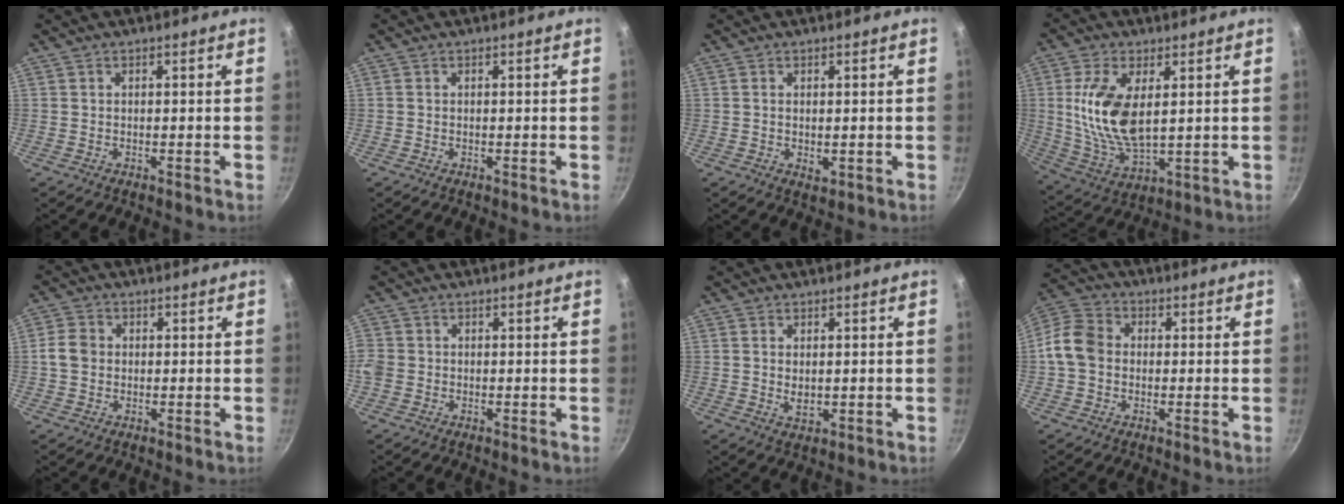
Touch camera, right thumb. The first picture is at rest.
{"total": 0.0}
{"total": 1.8, "force": [0.1, 1.1, 1.4], "torque": [-0.023, -0.006, 0.004]}
{"total": 13.9, "force": [2.5, 7.0, 11.8], "torque": [-0.230, -0.017, 0.057]}
{"total": 4.5, "force": [-0.1, 3.9, 2.4], "torque": [-0.032, 0.009, -0.009]}
{"total": 3.8, "force": [-1.0, 3.3, 1.7], "torque": [-0.035, 0.003, -0.025]}
{"total": 3.1, "force": [0.2, 1.9, 2.4], "torque": [-0.042, -0.006, 0.008]}
{"total": 8.5, "force": [-0.5, 6.9, 4.9], "torque": [-0.072, 0.021, -0.031]}